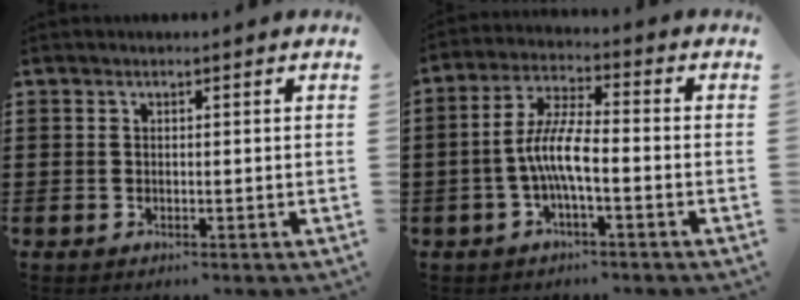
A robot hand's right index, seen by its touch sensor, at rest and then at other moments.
{"total": 7.2, "force": [-2.0, 1.6, 6.7], "torque": [-0.149, -0.007, -0.045]}